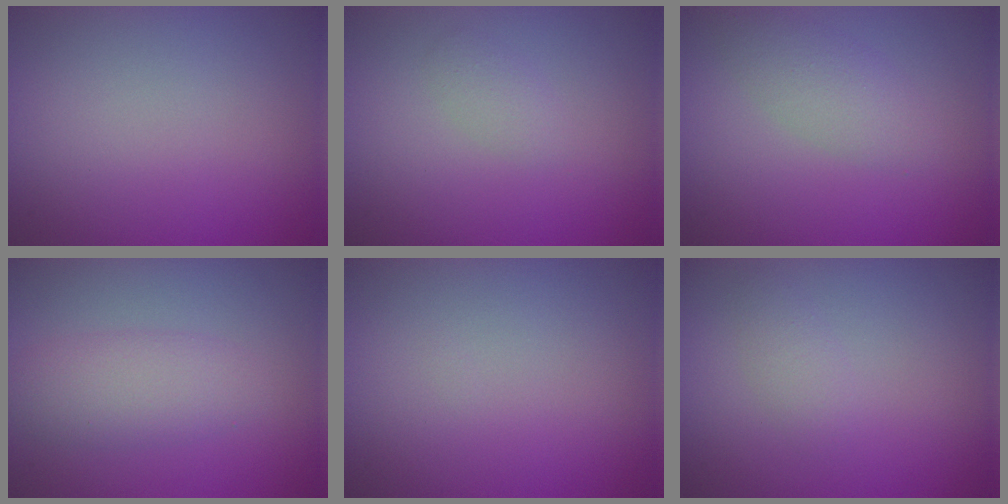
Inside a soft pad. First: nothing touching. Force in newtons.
{"total": 1.1, "press": 1.1, "slide": 0.1}
{"total": 2.6, "press": 2.6, "slide": 0.1}
{"total": 3.0, "press": 3.0, "slide": 0.1}
{"total": 0.0}
{"total": 1.3, "press": 1.3, "slide": 0.0}